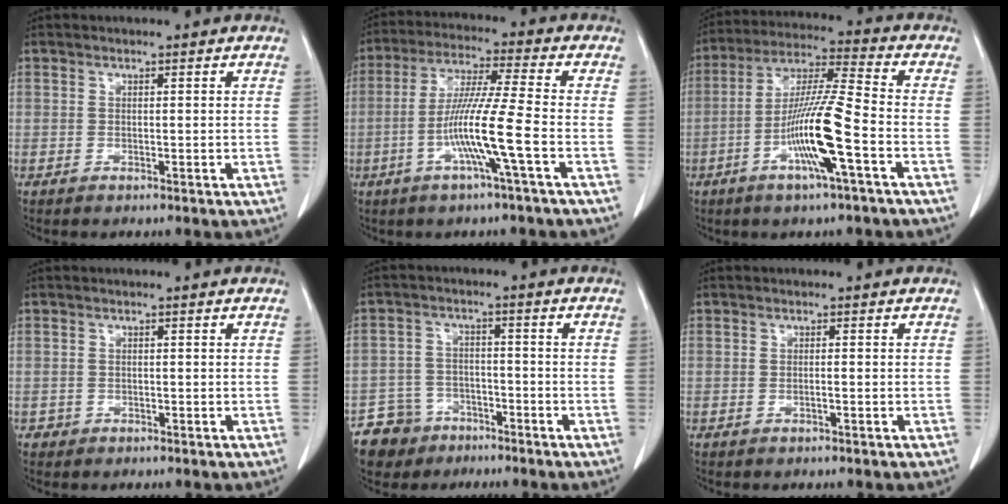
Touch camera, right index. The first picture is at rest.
{"total": 11.3, "force": [-3.6, -1.0, 10.6], "torque": [-0.207, -0.008, -0.073]}
{"total": 13.5, "force": [-4.7, 0.2, 12.6], "torque": [-0.247, 0.000, -0.090]}
{"total": 1.4, "force": [-0.5, 1.3, 0.1], "torque": [0.000, 0.005, -0.008]}
{"total": 8.1, "force": [-5.3, 6.0, 0.8], "torque": [-0.023, 0.007, -0.090]}
{"total": 0.9, "force": [-0.2, 0.2, 0.8], "torque": [-0.020, 0.003, -0.003]}